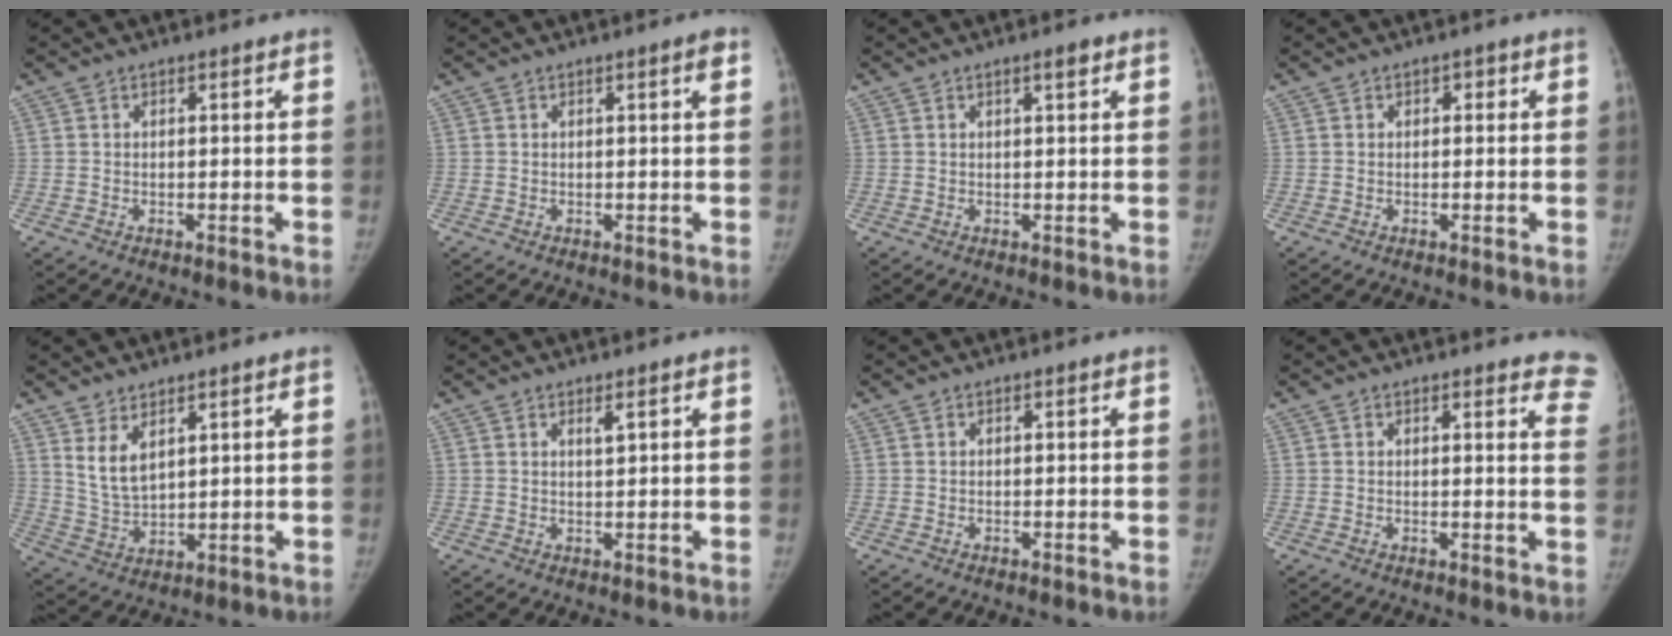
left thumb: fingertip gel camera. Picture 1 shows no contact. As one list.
[{"total": 1.3, "force": [0.5, 0.0, 1.2], "torque": [-0.019, 0.000, 0.008]}, {"total": 1.5, "force": [0.9, 0.3, 1.2], "torque": [-0.016, -0.002, 0.014]}, {"total": 1.0, "force": [0.3, 0.8, 0.5], "torque": [0.006, 0.005, -0.001]}, {"total": 6.0, "force": [3.4, 2.9, 4.1], "torque": [-0.069, -0.027, 0.079]}, {"total": 1.3, "force": [0.8, 0.2, 1.0], "torque": [-0.017, -0.006, 0.015]}, {"total": 0.0}, {"total": 7.6, "force": [7.1, 2.0, 2.1], "torque": [0.020, -0.036, 0.044]}]